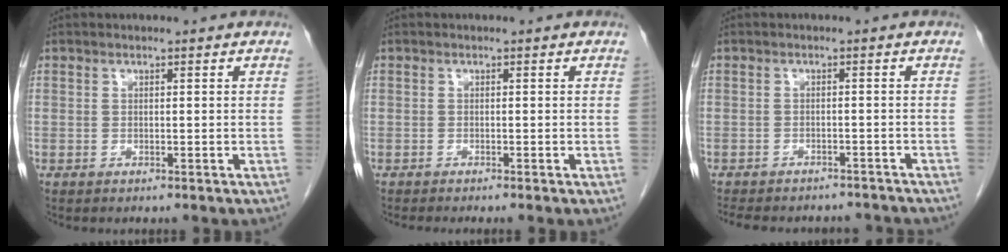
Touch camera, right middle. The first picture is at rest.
{"total": 1.7, "force": [-1.4, -0.3, 0.9], "torque": [-0.005, 0.003, -0.020]}
{"total": 13.1, "force": [-11.7, 4.2, 4.1], "torque": [-0.079, 0.009, -0.138]}